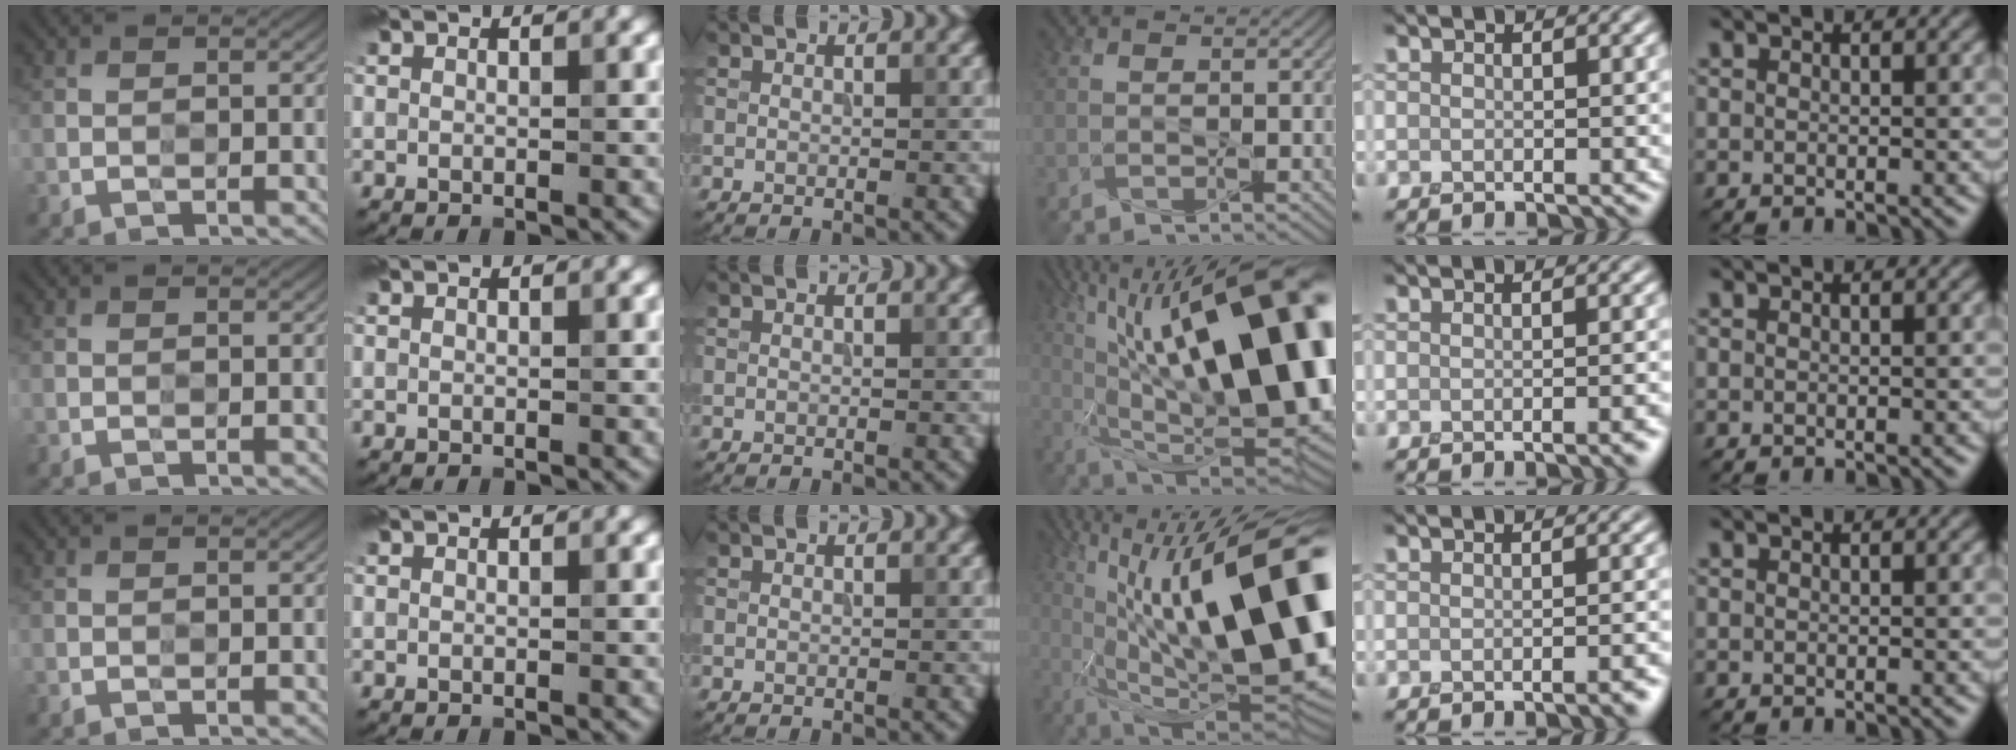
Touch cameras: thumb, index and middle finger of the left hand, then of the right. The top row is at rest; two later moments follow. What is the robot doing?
{"motion": "press", "object": "syringe"}